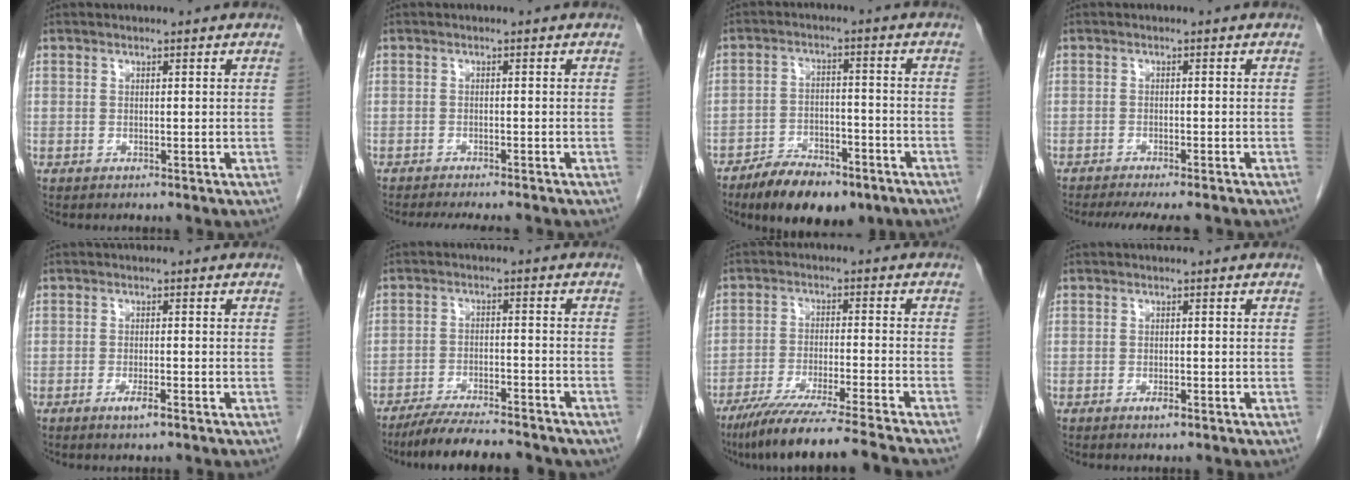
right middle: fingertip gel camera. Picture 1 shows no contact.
{"total": 7.9, "force": [-7.0, 1.2, 3.5], "torque": [-0.047, -0.014, -0.092]}
{"total": 10.4, "force": [-7.5, 4.1, 5.9], "torque": [-0.090, -0.004, -0.122]}
{"total": 9.8, "force": [-8.5, 1.3, 4.6], "torque": [-0.062, -0.016, -0.112]}
{"total": 2.3, "force": [-1.3, 0.3, 1.9], "torque": [-0.032, -0.002, -0.022]}
{"total": 12.2, "force": [-10.6, 2.0, 5.7], "torque": [-0.083, -0.009, -0.158]}
{"total": 15.1, "force": [-12.9, -1.8, 7.7], "torque": [-0.113, -0.043, -0.208]}
{"total": 1.2, "force": [-0.7, 0.3, 1.0], "torque": [-0.015, 0.000, -0.010]}